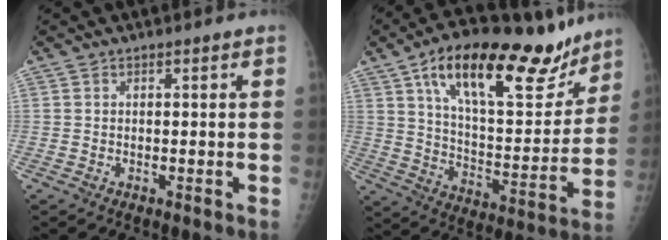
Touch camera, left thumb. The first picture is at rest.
{"total": 26.4, "force": [16.6, 10.2, 17.9], "torque": [-0.234, -0.043, 0.266]}